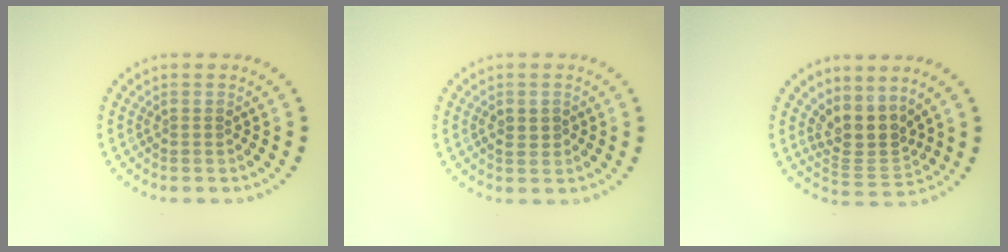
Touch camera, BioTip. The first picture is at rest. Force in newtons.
{"total": 1.2, "press": 1.2, "slide": 0.0}
{"total": 3.6, "press": 2.7, "slide": 2.4}